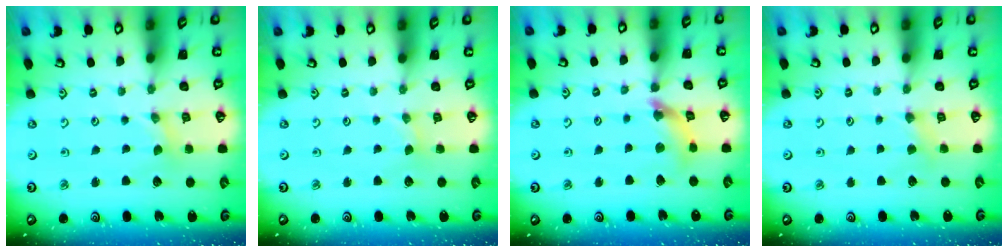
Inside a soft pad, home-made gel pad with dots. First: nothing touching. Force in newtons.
{"total": 0.0}
{"total": 9.8, "press": 9.8, "slide": 1.0}
{"total": 2.9, "press": 2.8, "slide": 0.5}